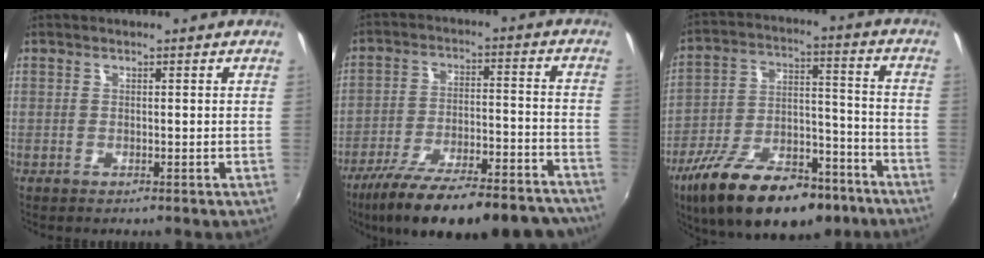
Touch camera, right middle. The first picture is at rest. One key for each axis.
{"total": 27.3, "fx": -22.7, "fy": 6.9, "fz": 13.5, "tx": -0.229, "ty": -0.034, "tz": -0.318}
{"total": 22.5, "fx": -14.8, "fy": 10.0, "fz": 13.8, "tx": -0.249, "ty": -0.010, "tz": -0.226}